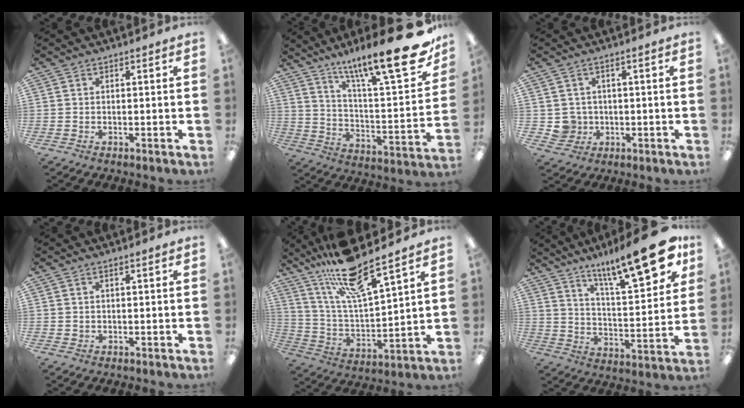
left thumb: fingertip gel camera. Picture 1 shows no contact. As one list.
[{"total": 23.1, "force": [16.2, 4.6, 15.8], "torque": [-0.225, -0.112, 0.256]}, {"total": 3.9, "force": [0.3, 3.8, 0.6], "torque": [-0.013, 0.003, 0.007]}, {"total": 0.7, "force": [0.5, 0.3, 0.4], "torque": [-0.008, 0.002, 0.008]}, {"total": 18.8, "force": [14.9, 3.5, 10.9], "torque": [-0.207, -0.089, 0.252]}, {"total": 20.5, "force": [15.0, 4.9, 13.1], "torque": [-0.196, -0.101, 0.242]}]